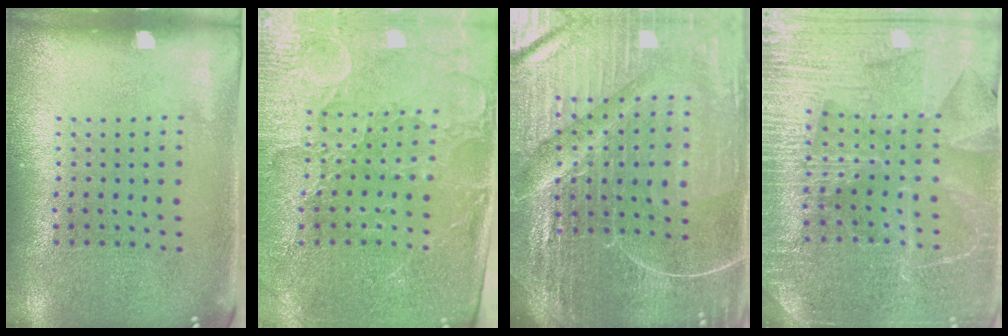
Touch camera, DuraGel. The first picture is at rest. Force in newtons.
{"total": 3.5, "press": 3.3, "slide": 1.1}
{"total": 5.8, "press": 5.3, "slide": 2.4}
{"total": 4.1, "press": 3.9, "slide": 1.4}